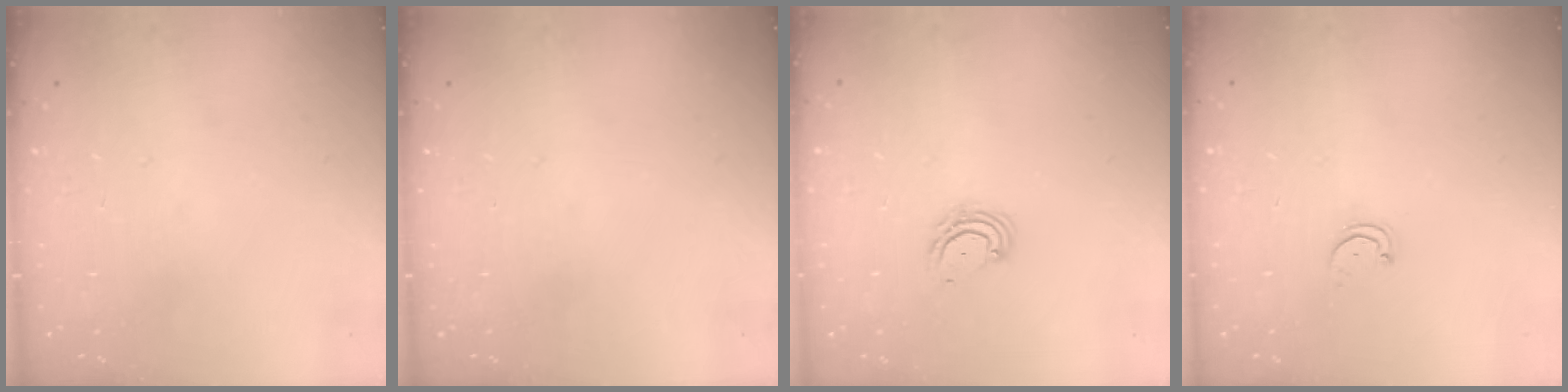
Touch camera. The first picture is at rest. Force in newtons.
{"total": 0.0}
{"total": 5.0, "press": 5.0, "slide": 0.4}
{"total": 1.5, "press": 1.5, "slide": 0.3}